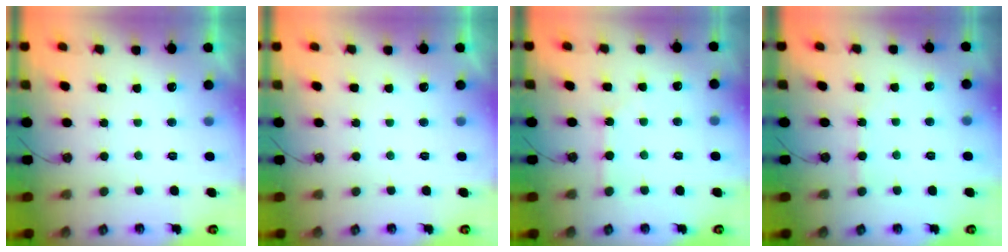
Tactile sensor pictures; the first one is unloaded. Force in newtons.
{"total": 0.0}
{"total": 2.6, "press": 2.6, "slide": 0.3}
{"total": 3.4, "press": 3.4, "slide": 0.4}